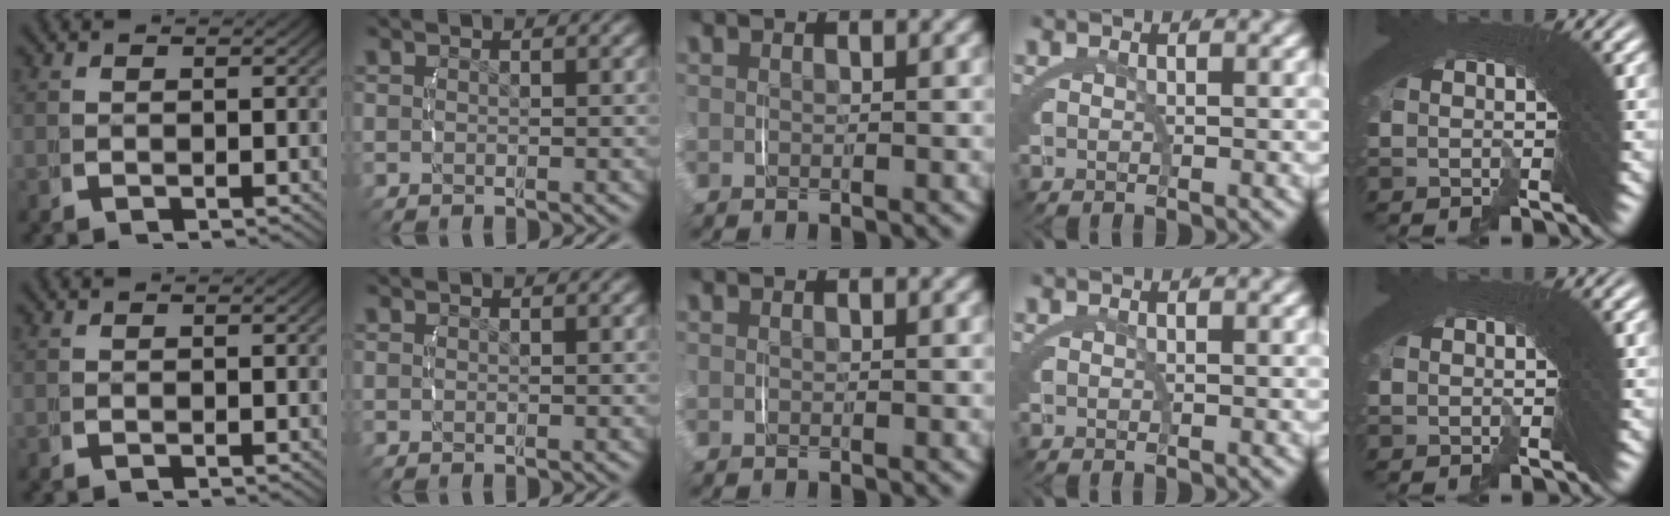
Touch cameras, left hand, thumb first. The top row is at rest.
{}